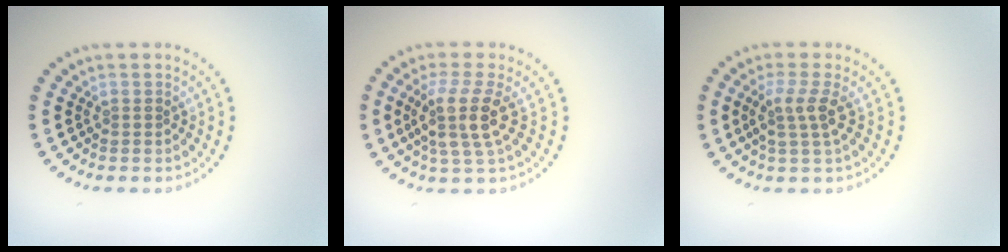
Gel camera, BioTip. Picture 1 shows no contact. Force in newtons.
{"total": 3.9, "press": 3.1, "slide": 2.4}
{"total": 2.6, "press": 2.0, "slide": 1.7}